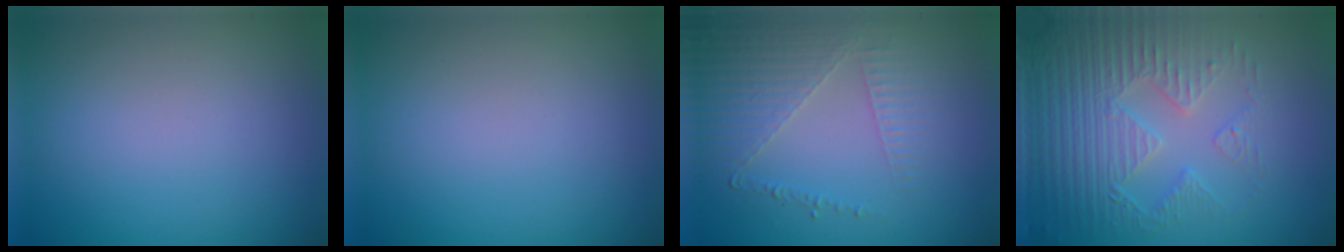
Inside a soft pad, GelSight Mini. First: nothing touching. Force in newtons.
{"total": 0.0}
{"total": 4.4, "press": 2.9, "slide": 3.3}
{"total": 4.4, "press": 4.3, "slide": 0.7}